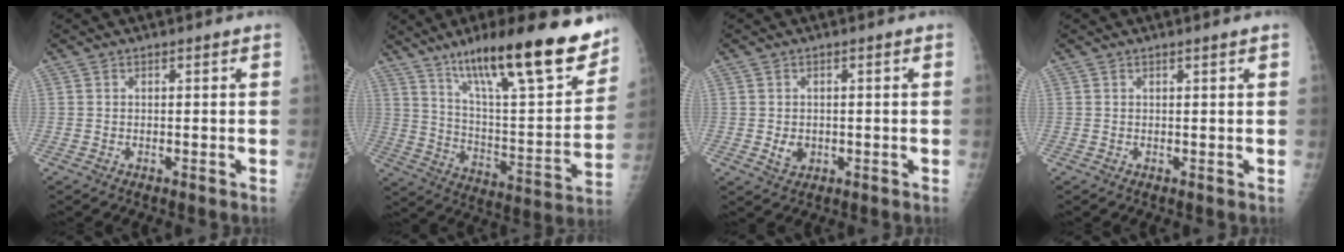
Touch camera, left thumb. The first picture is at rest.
{"total": 26.3, "force": [17.6, 5.8, 18.7], "torque": [-0.263, -0.062, 0.285]}
{"total": 2.6, "force": [-0.3, 2.1, 1.5], "torque": [-0.018, -0.001, 0.003]}
{"total": 0.8, "force": [0.6, -0.1, 0.6], "torque": [-0.013, -0.001, 0.012]}